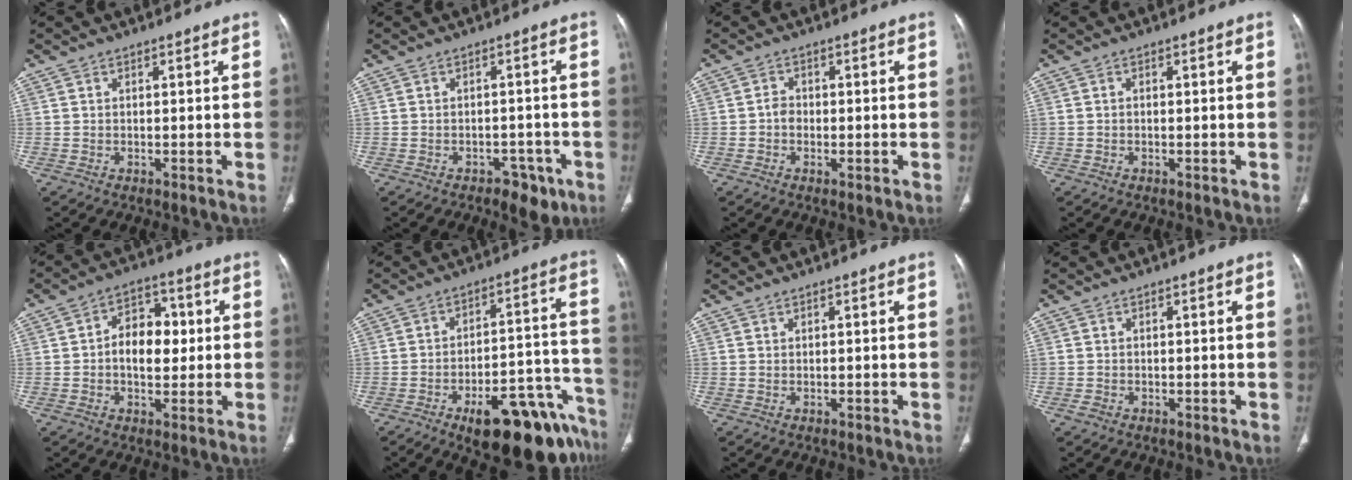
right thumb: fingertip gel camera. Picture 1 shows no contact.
{"total": 5.3, "force": [-3.1, 3.2, 2.8], "torque": [-0.016, 0.019, -0.039]}
{"total": 2.3, "force": [-0.5, 1.8, 1.4], "torque": [-0.016, 0.005, -0.017]}
{"total": 0.6, "force": [-0.1, 0.4, 0.4], "torque": [-0.005, 0.001, -0.006]}
{"total": 9.3, "force": [0.2, 6.3, 6.9], "torque": [-0.075, 0.020, -0.003]}
{"total": 20.9, "force": [-13.7, 7.7, 13.7], "torque": [-0.089, 0.103, -0.188]}
{"total": 0.0}
{"total": 1.1, "force": [-0.6, 0.8, 0.4], "torque": [-0.007, 0.001, -0.014]}